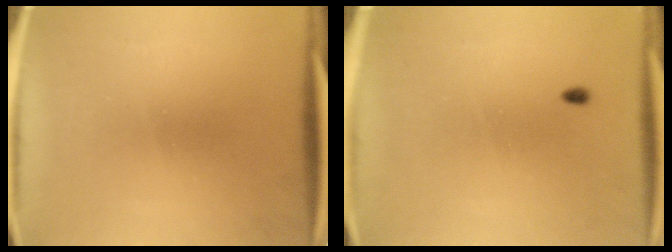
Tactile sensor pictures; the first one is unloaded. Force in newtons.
{"total": 0.7}